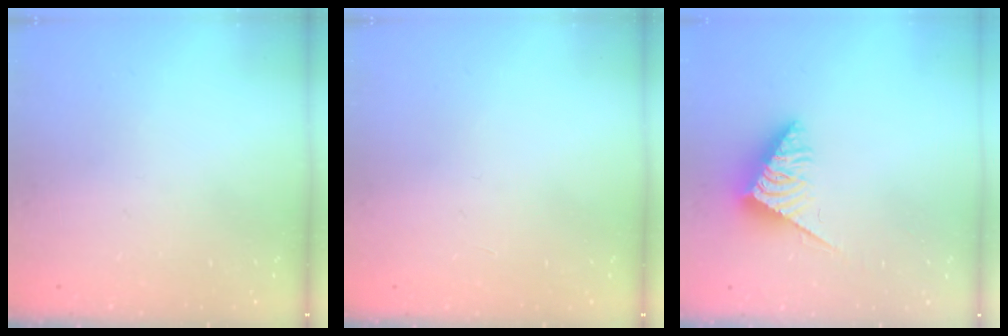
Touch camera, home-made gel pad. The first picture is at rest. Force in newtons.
{"total": 0.0}
{"total": 4.8, "press": 4.8, "slide": 0.5}